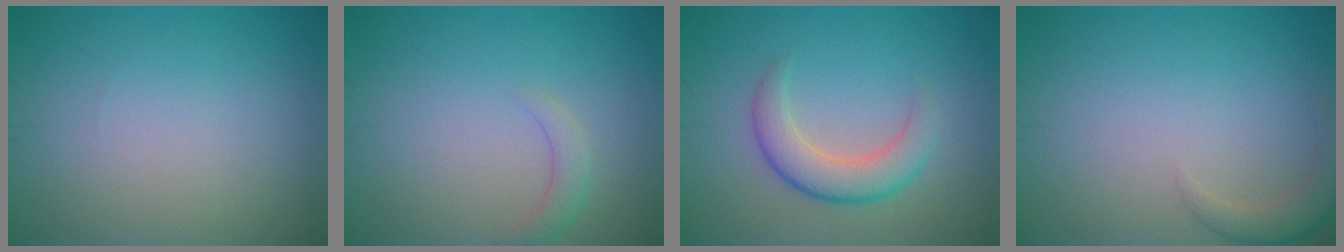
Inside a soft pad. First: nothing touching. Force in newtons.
{"total": 1.5, "press": 1.5, "slide": 0.2}
{"total": 4.0, "press": 4.0, "slide": 0.1}
{"total": 2.3, "press": 2.3, "slide": 0.2}